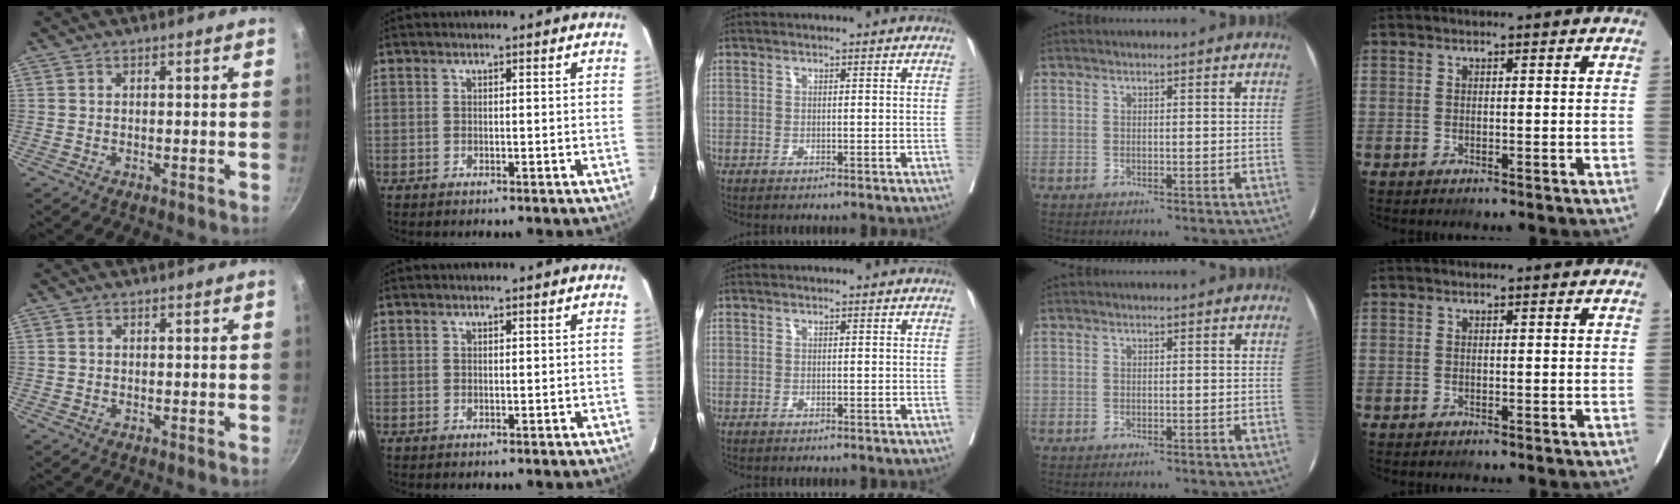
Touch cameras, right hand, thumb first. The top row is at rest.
{}